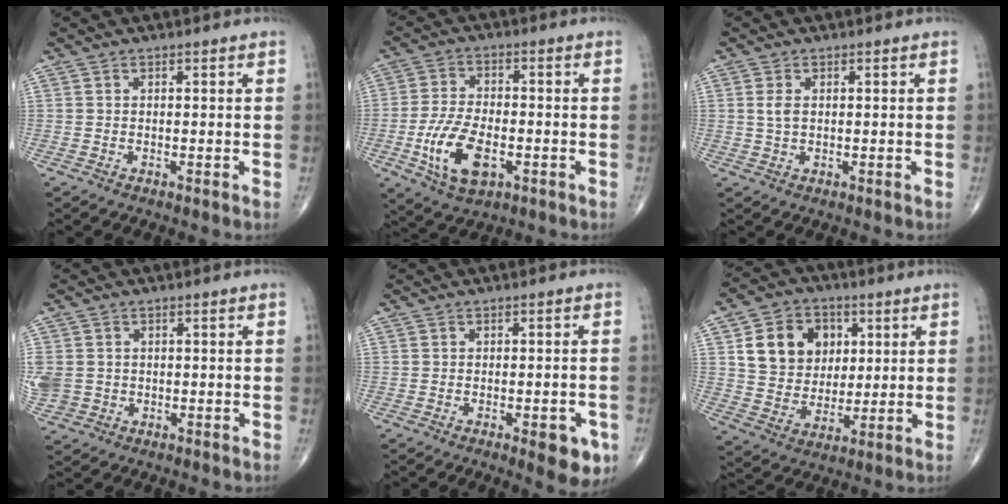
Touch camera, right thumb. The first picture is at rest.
{"total": 11.5, "force": [-3.5, 6.1, 9.1], "torque": [-0.173, 0.005, -0.061]}
{"total": 2.2, "force": [0.4, 1.3, 1.8], "torque": [-0.039, 0.002, 0.011]}
{"total": 8.1, "force": [-0.5, 7.3, 3.7], "torque": [-0.113, 0.008, 0.005]}
{"total": 6.3, "force": [-2.7, 2.4, 5.2], "torque": [-0.047, 0.004, -0.028]}
{"total": 13.8, "force": [4.2, 11.2, 6.9], "torque": [-0.078, -0.008, 0.076]}